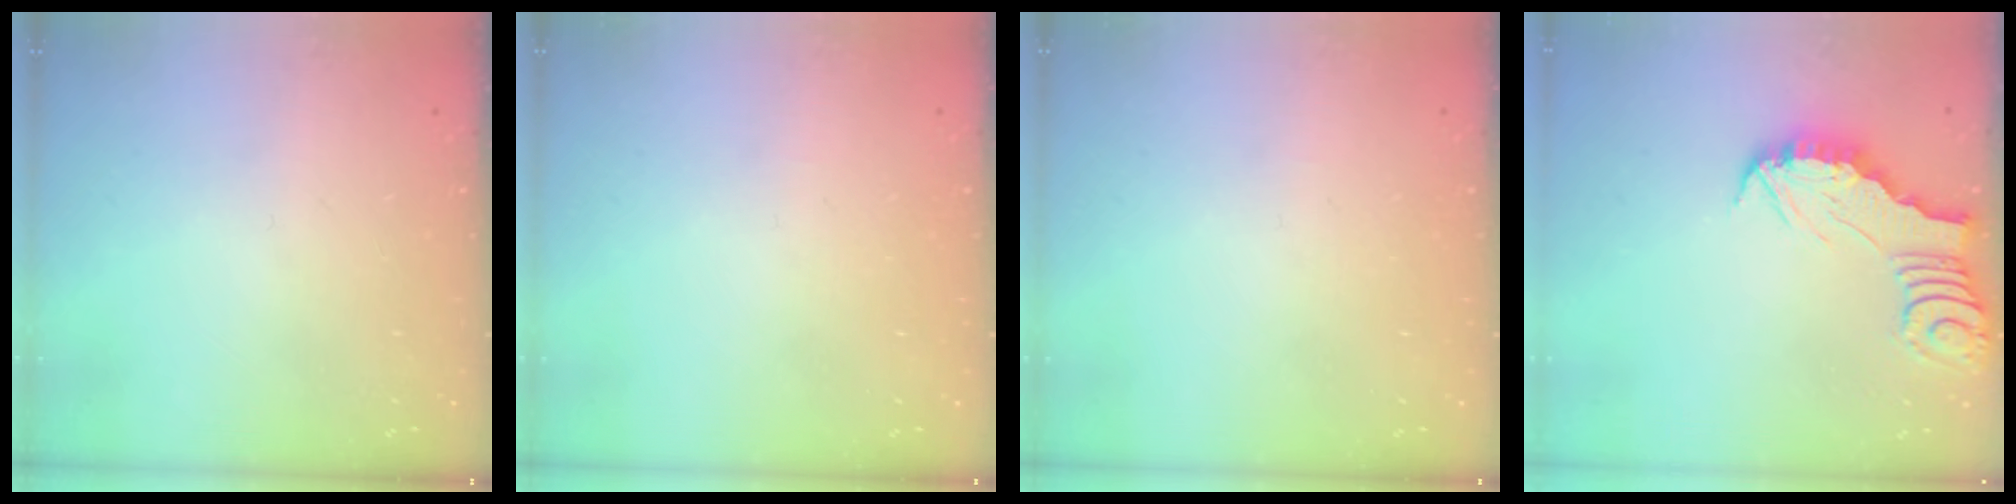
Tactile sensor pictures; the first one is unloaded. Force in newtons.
{"total": 0.0}
{"total": 0.0}
{"total": 2.7, "press": 2.7, "slide": 0.2}